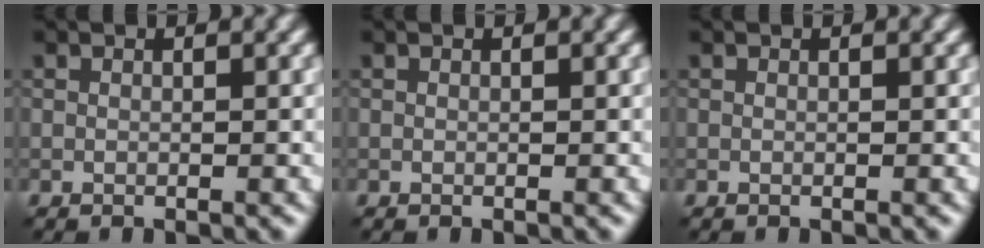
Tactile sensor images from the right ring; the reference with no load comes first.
{"total": 0.0}
{"total": 0.0}